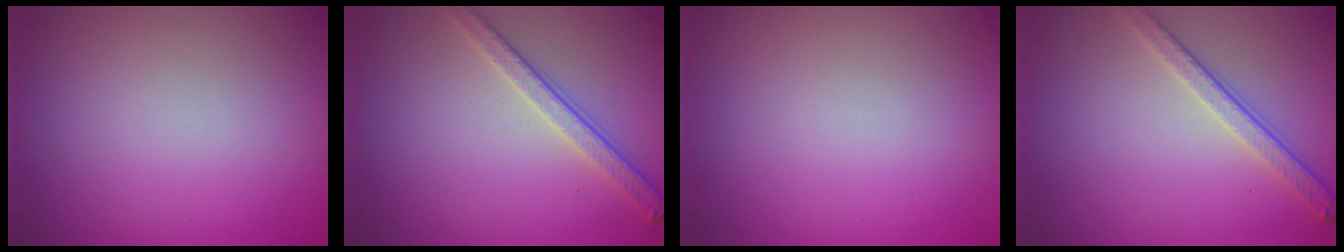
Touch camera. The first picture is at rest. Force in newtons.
{"total": 2.8, "press": 2.6, "slide": 1.1}
{"total": 0.0}
{"total": 2.8, "press": 2.5, "slide": 1.2}